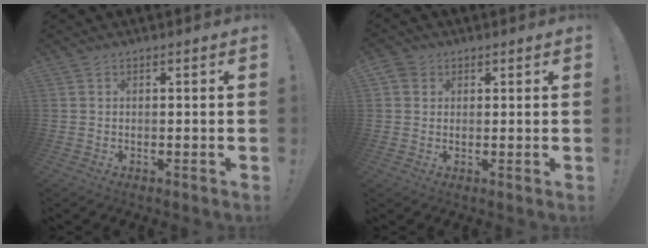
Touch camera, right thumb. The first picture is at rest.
{"total": 4.0, "force": [1.9, 3.4, 0.9], "torque": [-0.014, -0.004, 0.037]}